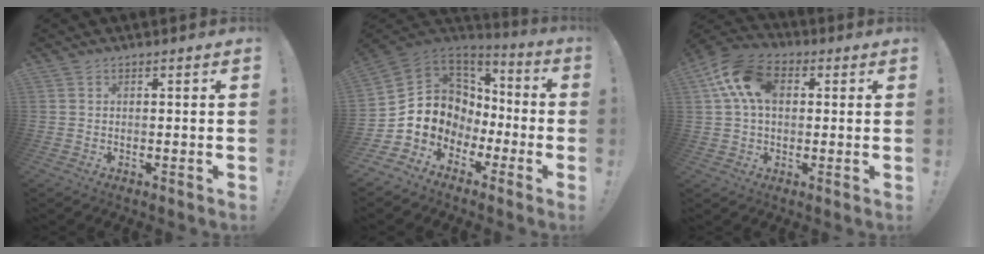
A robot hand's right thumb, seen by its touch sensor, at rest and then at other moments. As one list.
[{"total": 9.2, "force": [-0.4, 8.8, 2.7], "torque": [-0.043, -0.016, 0.016]}, {"total": 14.8, "force": [4.2, 9.7, 10.4], "torque": [-0.193, 0.002, 0.079]}]